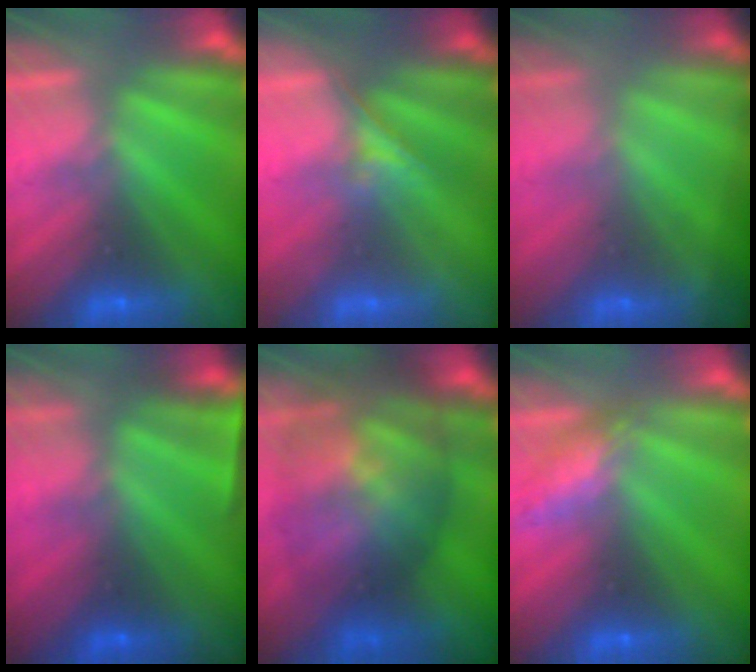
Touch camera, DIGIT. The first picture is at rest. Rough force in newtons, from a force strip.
{"total": 1.8}
{"total": 1.4}
{"total": 4.7}
{"total": 7.5}
{"total": 2.4}